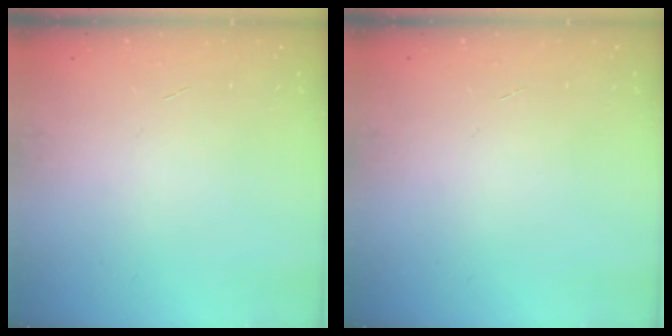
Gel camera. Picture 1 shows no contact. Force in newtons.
{"total": 0.0}